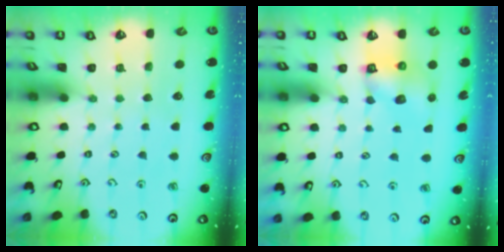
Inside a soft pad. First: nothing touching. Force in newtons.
{"total": 6.4, "press": 6.4, "slide": 0.7}